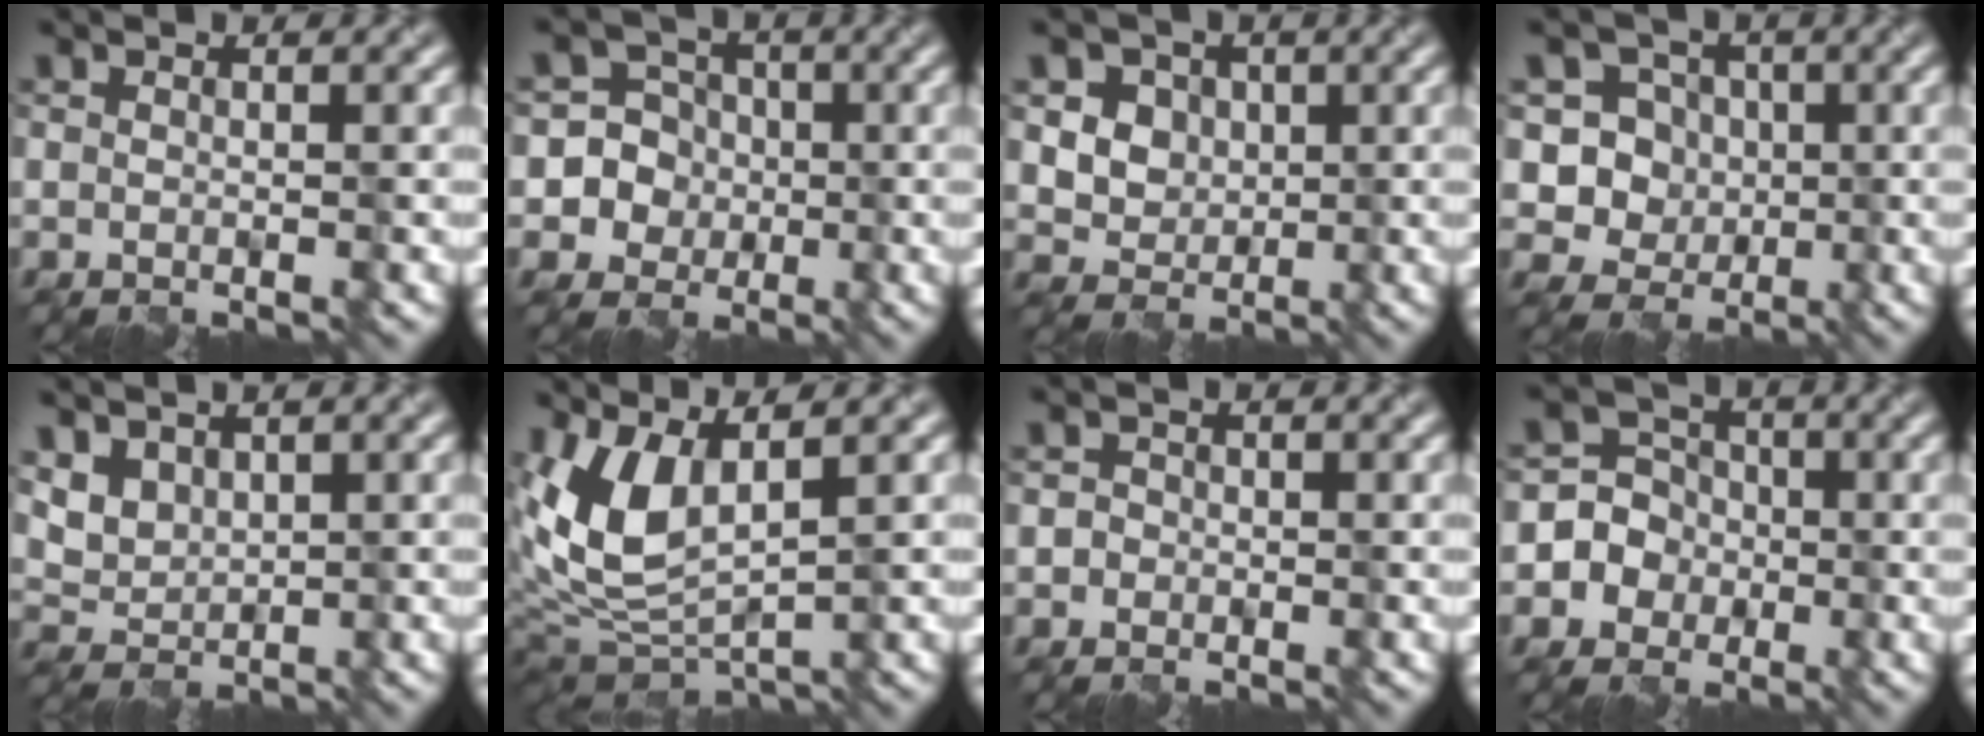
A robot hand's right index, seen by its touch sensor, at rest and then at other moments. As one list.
[{"total": 9.4, "force": [-0.7, 9.2, 1.8], "torque": [-0.062, 0.023, -0.013]}, {"total": 5.8, "force": [1.5, 5.0, 2.6], "torque": [-0.054, 0.008, 0.027]}, {"total": 6.9, "force": [0.3, 6.5, 2.3], "torque": [-0.042, 0.018, -0.010]}, {"total": 4.0, "force": [2.0, 2.8, 1.9], "torque": [-0.064, 0.000, 0.062]}, {"total": 6.0, "force": [2.0, 2.8, 4.8], "torque": [-0.116, -0.013, 0.049]}, {"total": 1.7, "force": [0.2, 1.6, 0.6], "torque": [0.004, 0.007, -0.006]}, {"total": 6.1, "force": [-1.2, 5.9, 1.0], "torque": [-0.014, 0.026, -0.050]}]